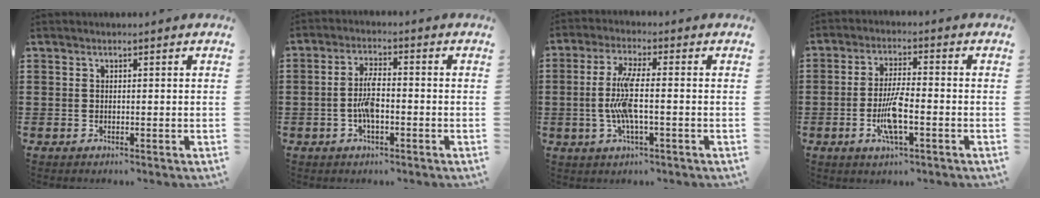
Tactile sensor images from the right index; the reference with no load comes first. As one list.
[{"total": 4.9, "force": [-1.1, 1.6, 4.5], "torque": [-0.101, 0.000, -0.027]}, {"total": 6.9, "force": [-1.1, 1.3, 6.6], "torque": [-0.152, -0.014, -0.031]}, {"total": 6.2, "force": [-2.0, 1.1, 5.8], "torque": [-0.123, -0.012, -0.041]}]